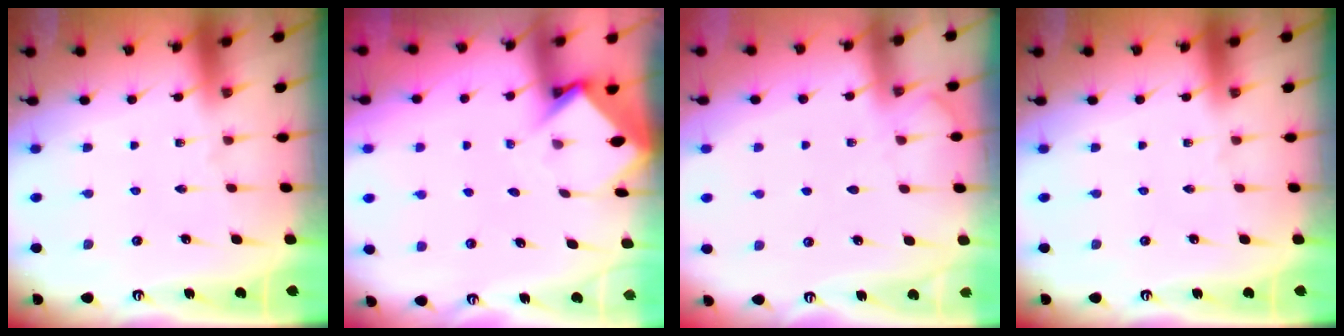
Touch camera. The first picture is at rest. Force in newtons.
{"total": 3.7, "press": 3.7, "slide": 0.2}
{"total": 5.5, "press": 5.5, "slide": 0.6}
{"total": 0.0}